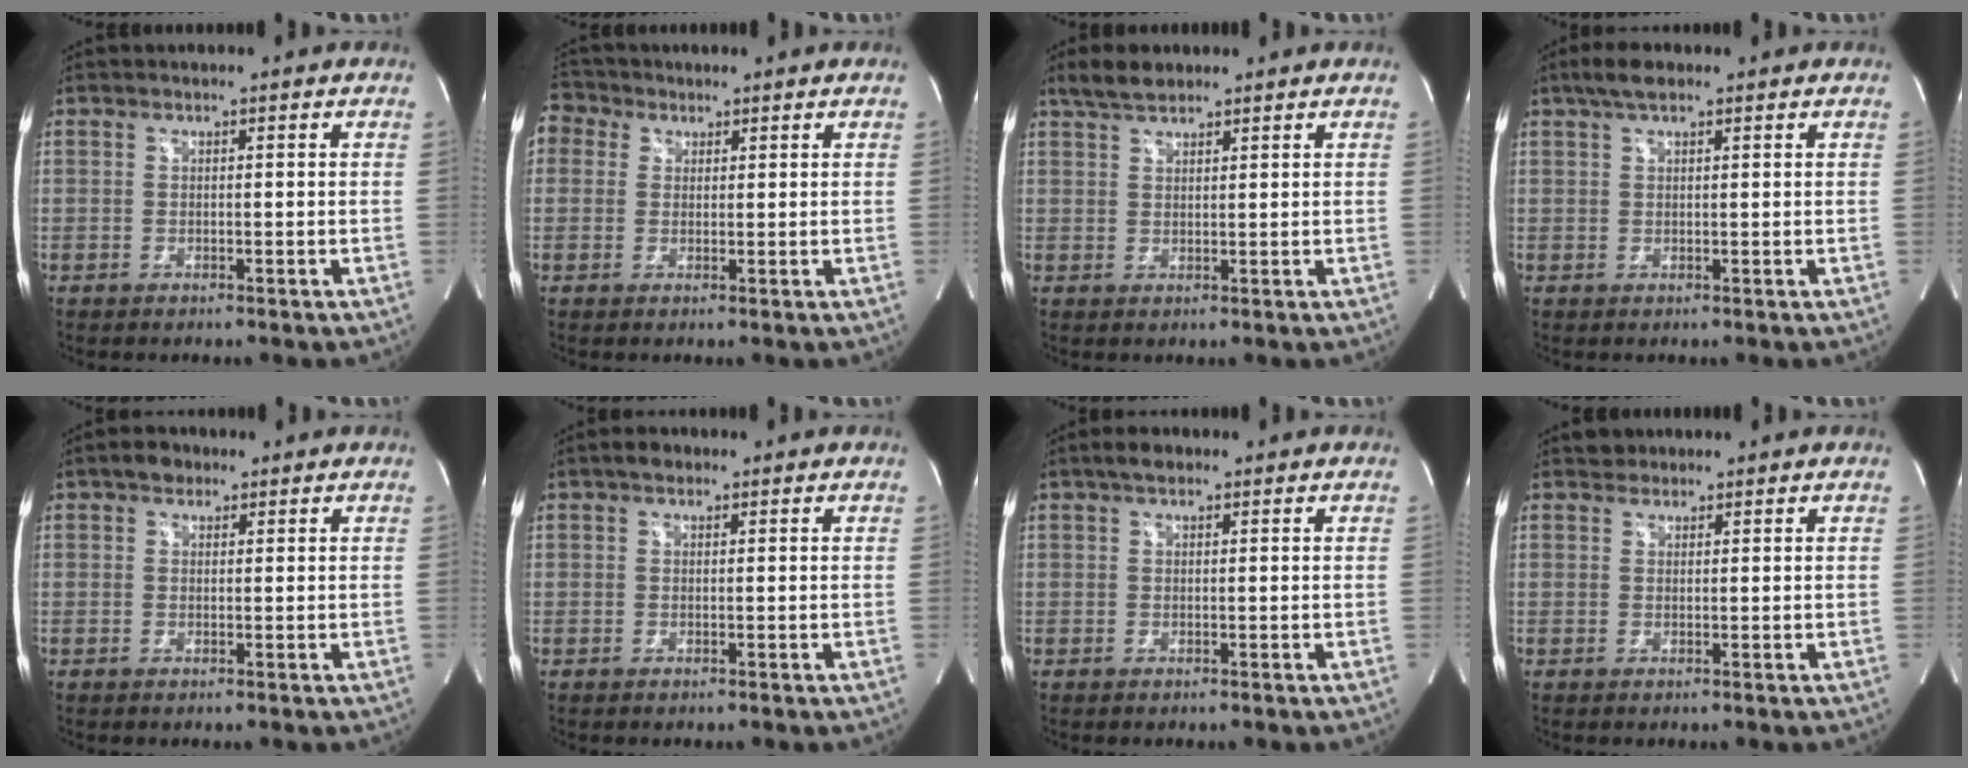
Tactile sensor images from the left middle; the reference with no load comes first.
{"total": 4.1, "force": [2.0, 3.5, 0.6], "torque": [-0.014, 0.024, 0.038]}
{"total": 3.9, "force": [3.2, 1.4, 1.8], "torque": [-0.045, 0.013, 0.062]}
{"total": 3.7, "force": [2.5, 1.2, 2.4], "torque": [-0.053, 0.018, 0.047]}
{"total": 2.3, "force": [1.4, 1.6, 0.9], "torque": [-0.016, 0.012, 0.020]}
{"total": 1.5, "force": [0.9, 0.9, 0.7], "torque": [-0.015, 0.010, 0.013]}
{"total": 2.2, "force": [1.4, 1.0, 1.3], "torque": [-0.026, 0.016, 0.024]}
{"total": 1.4, "force": [1.2, 0.8, -0.2], "torque": [0.006, 0.007, 0.015]}